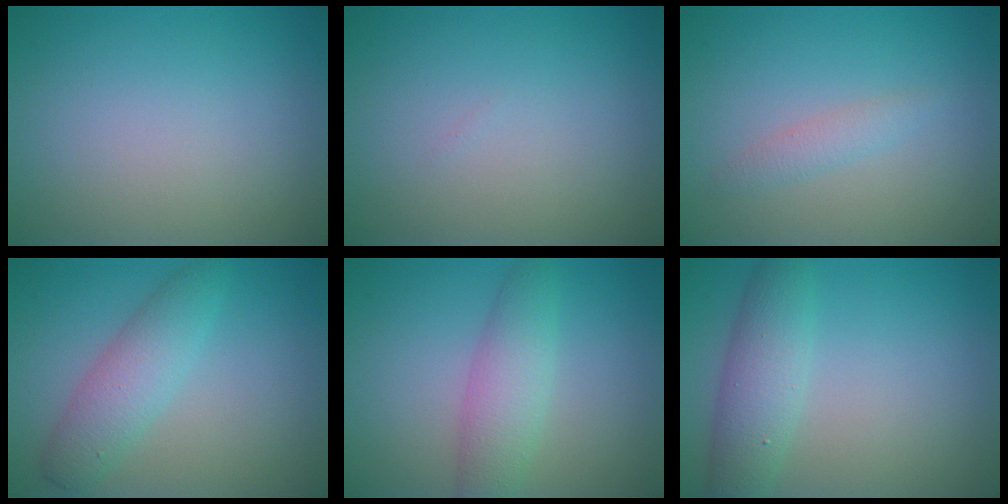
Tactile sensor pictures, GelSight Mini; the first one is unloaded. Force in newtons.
{"total": 0.0}
{"total": 1.3, "press": 1.3, "slide": 0.0}
{"total": 3.7, "press": 3.7, "slide": 0.0}
{"total": 3.7, "press": 3.7, "slide": 0.0}
{"total": 3.8, "press": 3.8, "slide": 0.1}